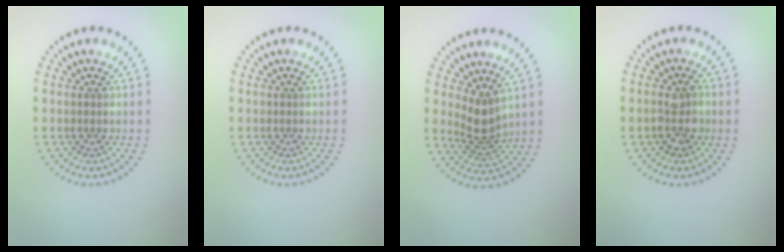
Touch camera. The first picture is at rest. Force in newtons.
{"total": 0.0}
{"total": 2.9, "press": 2.2, "slide": 2.0}
{"total": 2.3, "press": 2.3, "slide": 0.5}